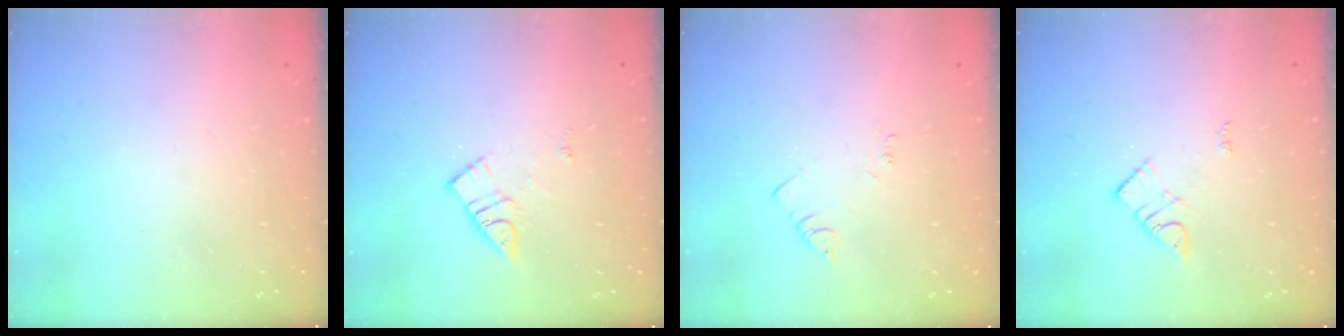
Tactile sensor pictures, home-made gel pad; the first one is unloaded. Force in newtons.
{"total": 9.3, "press": 9.3, "slide": 0.5}
{"total": 2.7, "press": 2.7, "slide": 0.4}
{"total": 3.9, "press": 3.8, "slide": 0.4}